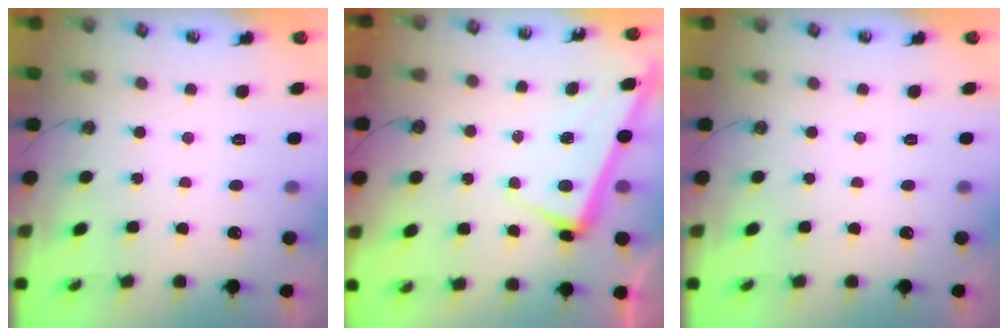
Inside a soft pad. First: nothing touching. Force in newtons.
{"total": 2.6, "press": 2.5, "slide": 0.7}
{"total": 0.0}